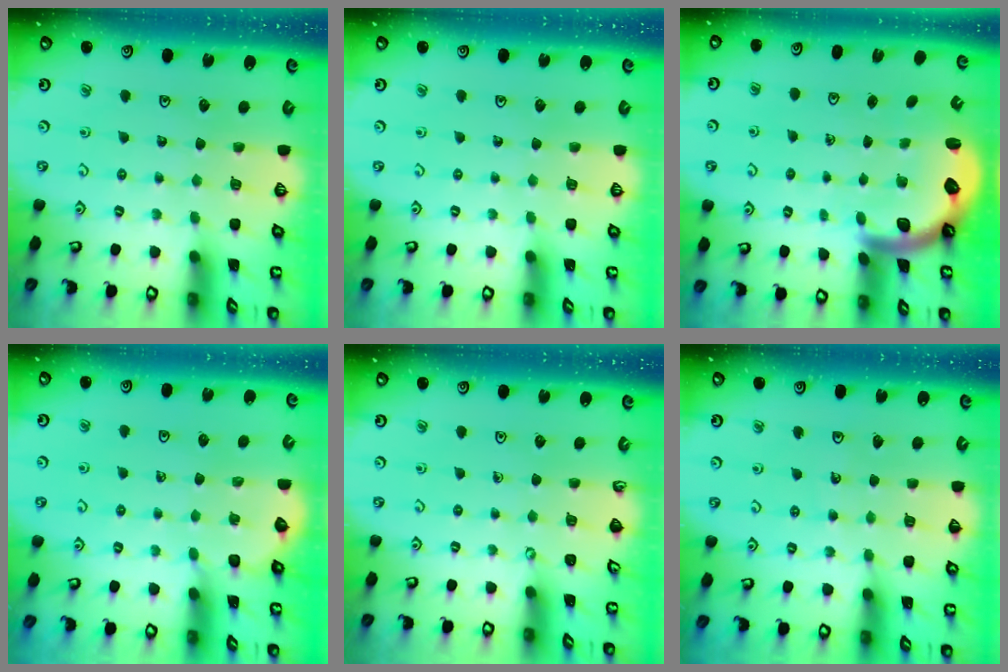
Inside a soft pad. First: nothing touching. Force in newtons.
{"total": 0.0}
{"total": 3.2, "press": 3.1, "slide": 0.5}
{"total": 2.3, "press": 2.3, "slide": 0.1}
{"total": 0.0}
{"total": 3.0, "press": 3.0, "slide": 0.3}